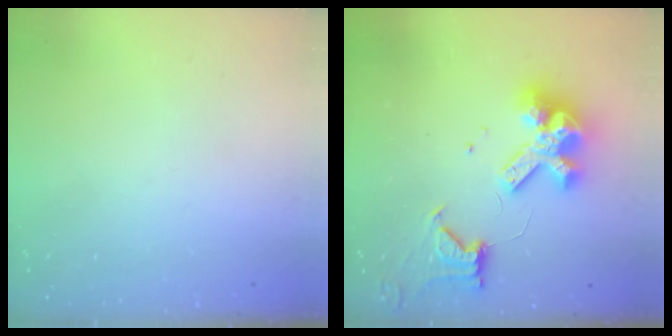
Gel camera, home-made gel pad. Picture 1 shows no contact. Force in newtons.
{"total": 14.6, "press": 14.5, "slide": 1.8}